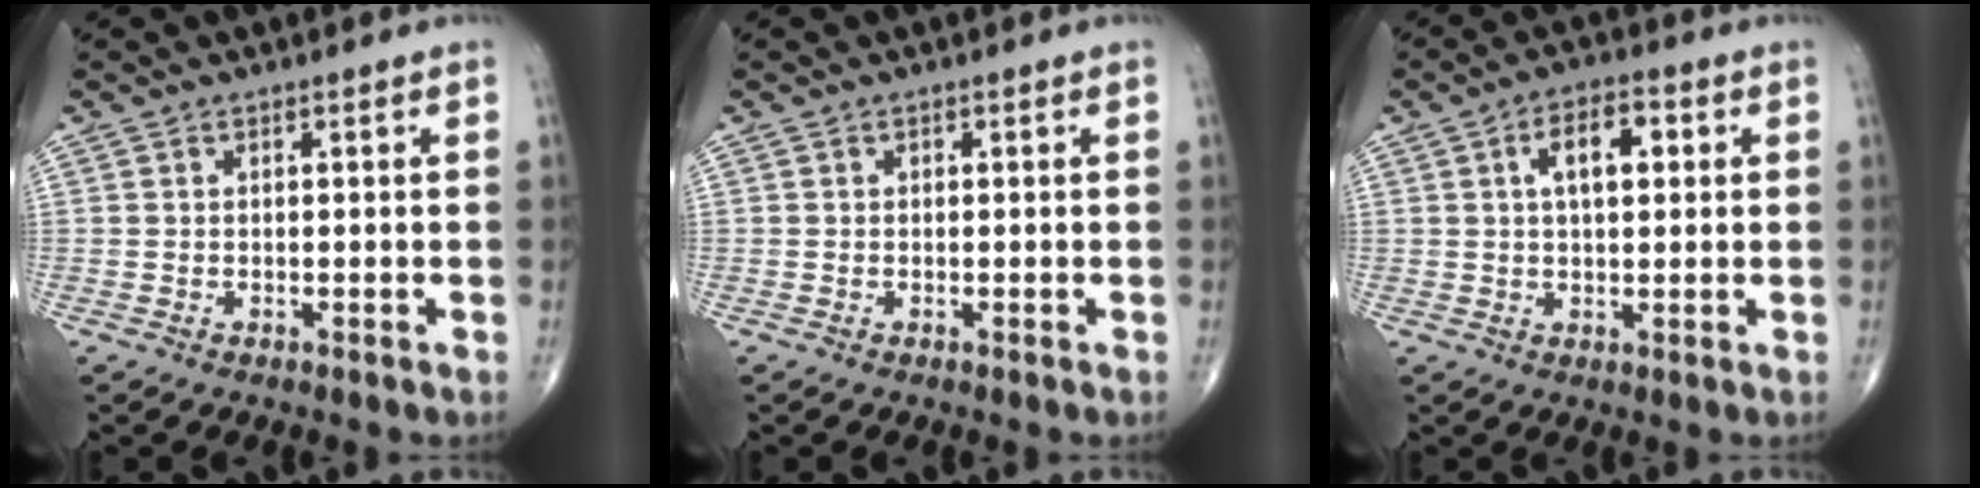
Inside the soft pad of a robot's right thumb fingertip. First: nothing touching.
{"total": 0.0}
{"total": 7.4, "force": [1.8, 3.8, 6.1], "torque": [-0.083, 0.009, 0.024]}